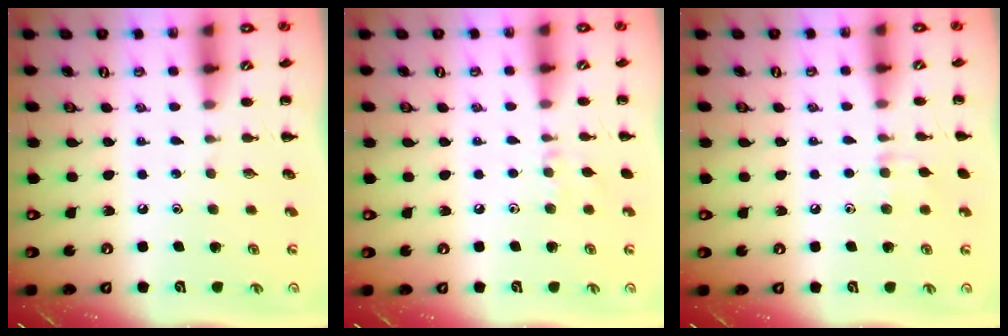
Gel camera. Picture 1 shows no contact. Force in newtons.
{"total": 5.6, "press": 5.3, "slide": 1.8}
{"total": 5.9, "press": 5.5, "slide": 2.2}